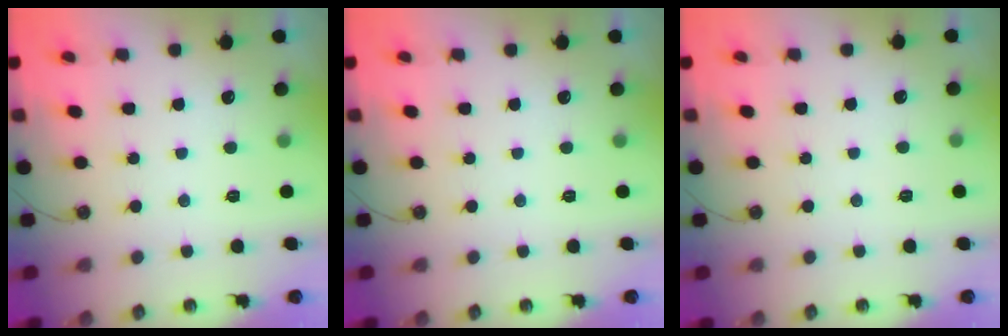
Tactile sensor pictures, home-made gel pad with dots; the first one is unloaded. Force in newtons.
{"total": 0.0}
{"total": 2.8, "press": 2.8, "slide": 0.5}